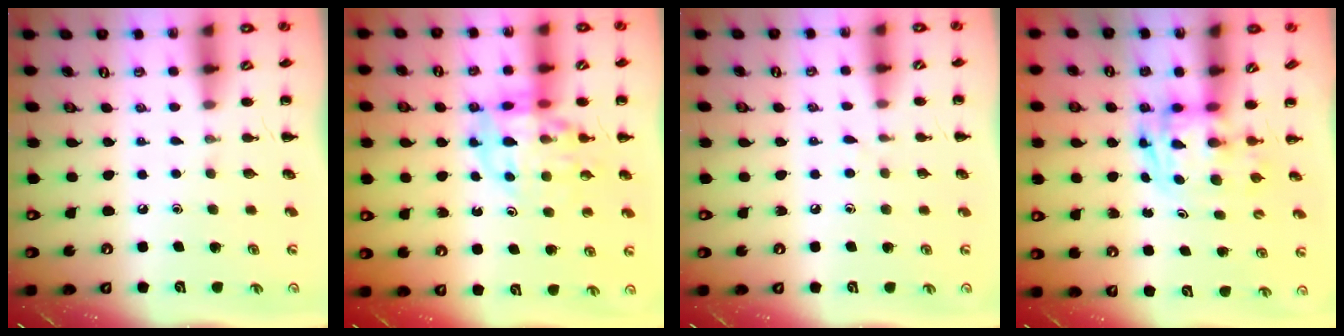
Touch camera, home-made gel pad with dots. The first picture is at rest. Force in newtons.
{"total": 12.8, "press": 12.4, "slide": 3.1}
{"total": 3.0, "press": 2.6, "slide": 1.4}
{"total": 2.7, "press": 2.6, "slide": 0.5}